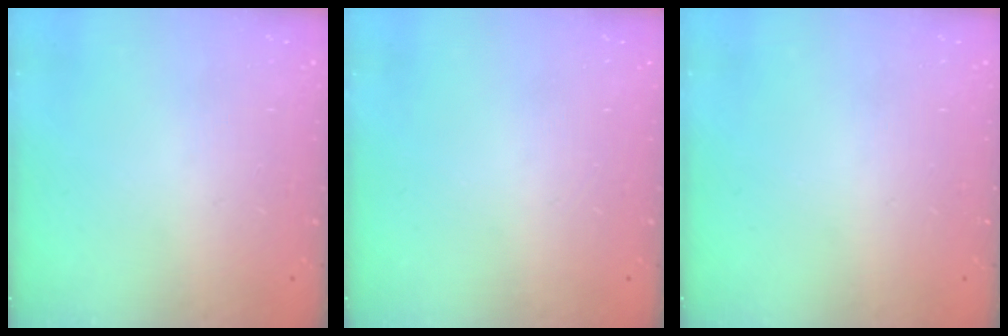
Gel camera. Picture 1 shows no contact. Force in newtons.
{"total": 0.0}
{"total": 0.0}